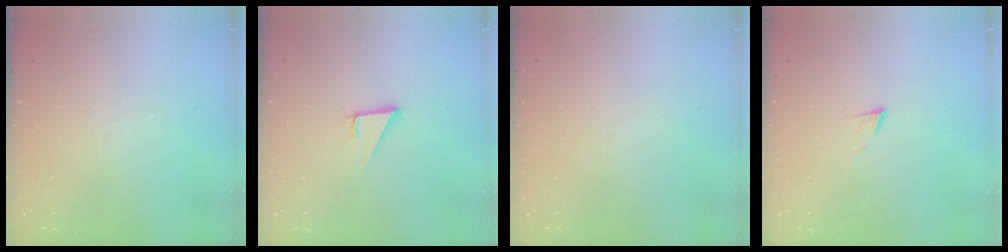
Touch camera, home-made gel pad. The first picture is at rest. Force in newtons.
{"total": 2.7, "press": 2.7, "slide": 0.0}
{"total": 2.6, "press": 2.6, "slide": 0.2}
{"total": 5.0, "press": 4.9, "slide": 0.5}